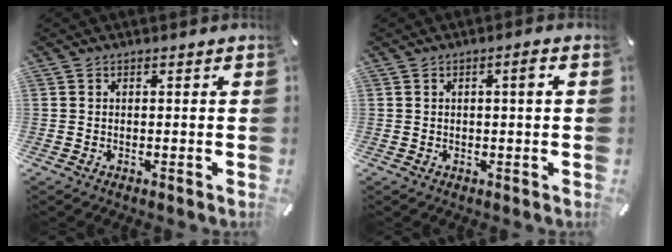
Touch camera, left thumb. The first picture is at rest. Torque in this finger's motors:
{"motor_torque": [0.04, -0.17, 0.14, 0.12, -0.10]}